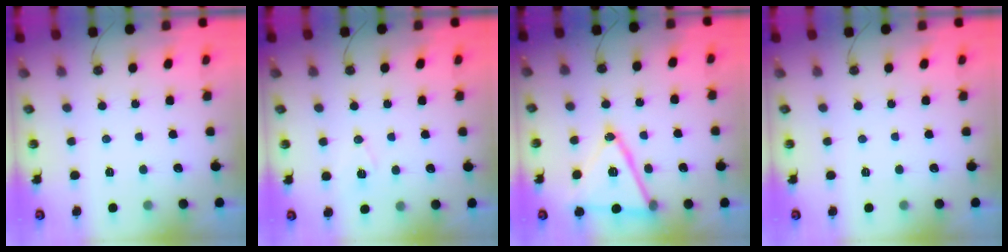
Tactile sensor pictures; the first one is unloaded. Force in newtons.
{"total": 8.1, "press": 7.3, "slide": 3.4}
{"total": 18.1, "press": 17.8, "slide": 3.6}
{"total": 0.0}